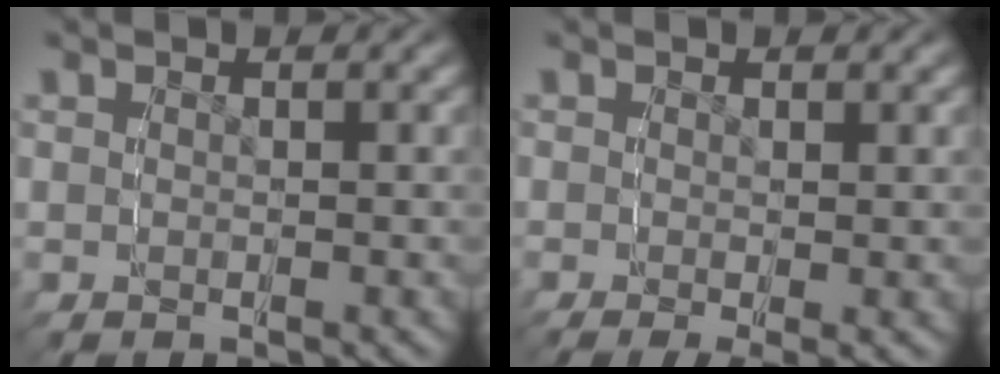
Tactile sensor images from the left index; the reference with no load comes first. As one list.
[{"total": 1.8, "force": [-0.9, -0.1, 1.5], "torque": [-0.019, -0.006, -0.010]}]